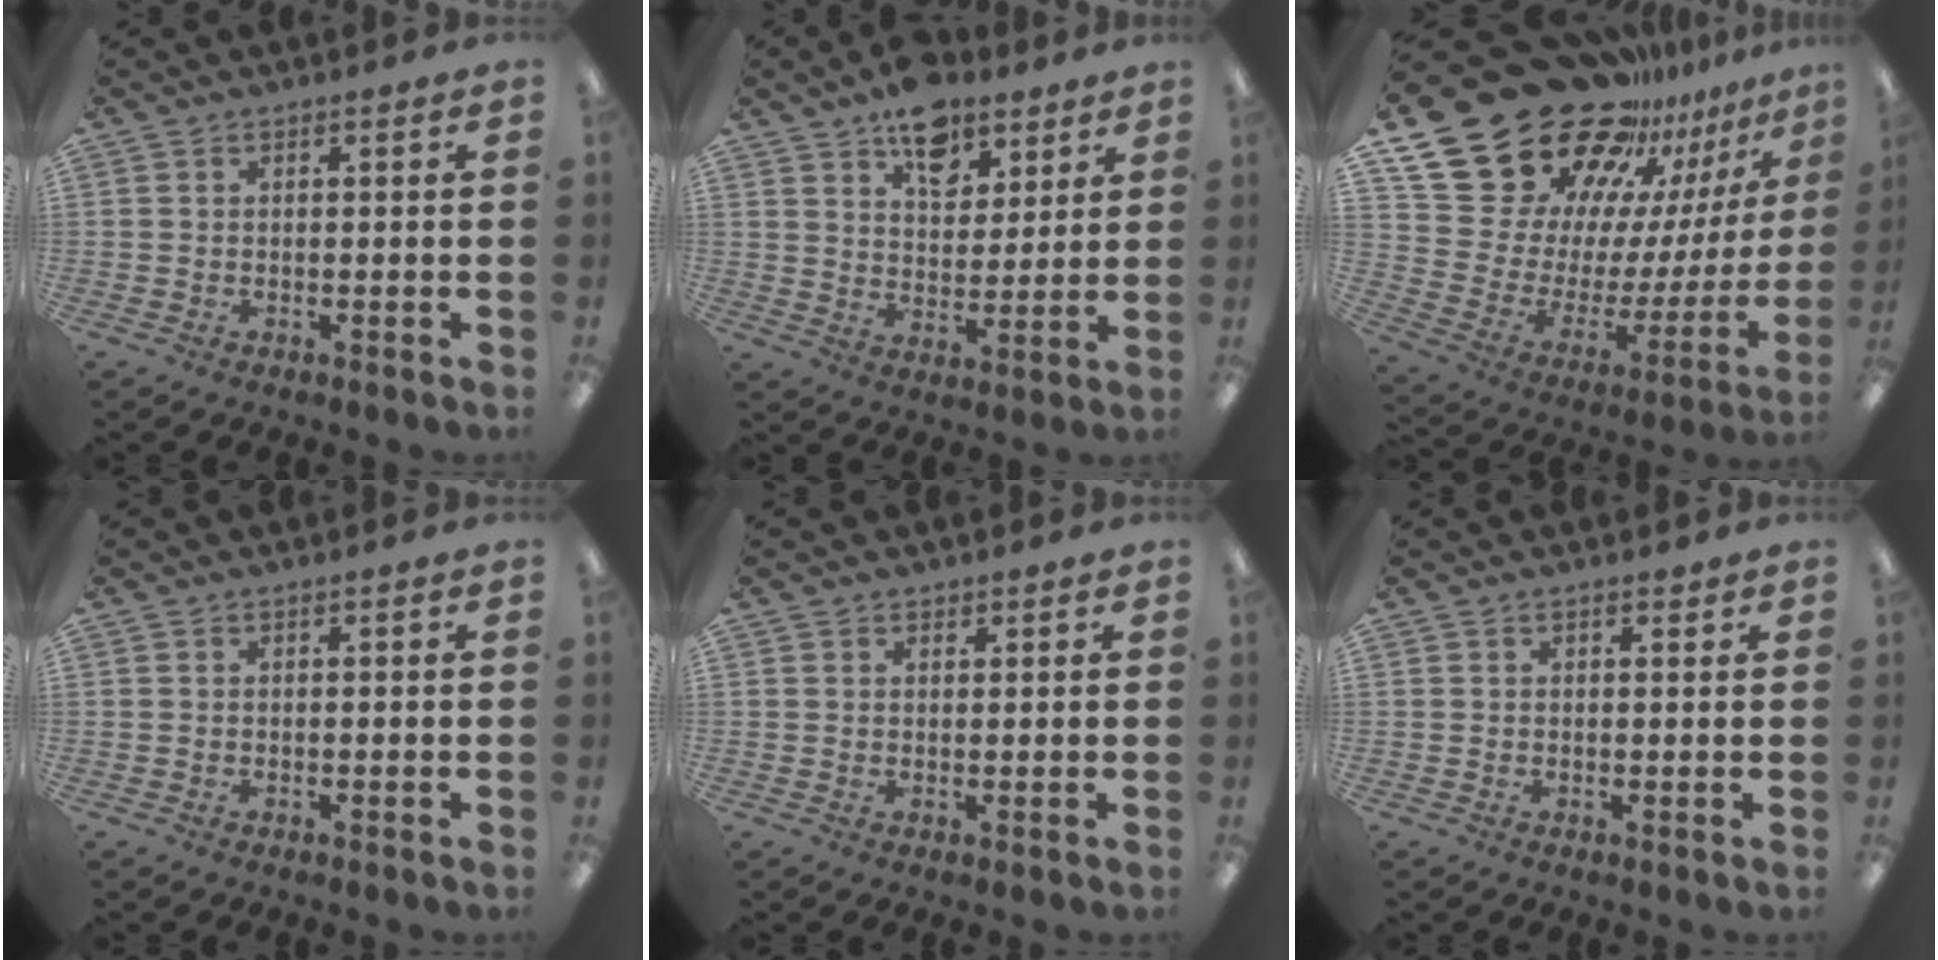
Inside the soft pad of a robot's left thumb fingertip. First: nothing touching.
{"total": 11.8, "force": [8.2, 6.8, 5.0], "torque": [-0.063, -0.043, 0.148]}
{"total": 29.9, "force": [21.3, 15.5, 14.0], "torque": [-0.230, -0.177, 0.420]}
{"total": 0.0}
{"total": 1.0, "force": [0.8, 0.5, -0.1], "torque": [0.001, 0.000, 0.017]}
{"total": 1.1, "force": [0.8, 0.6, 0.5], "torque": [-0.005, -0.003, 0.013]}